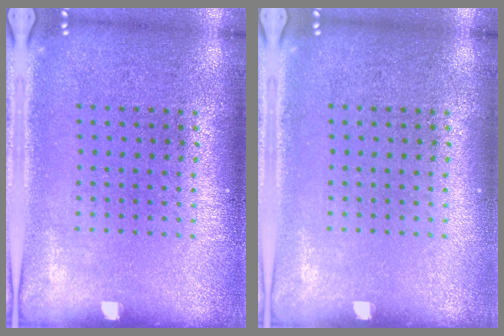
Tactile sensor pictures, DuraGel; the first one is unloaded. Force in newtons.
{"total": 0.0}